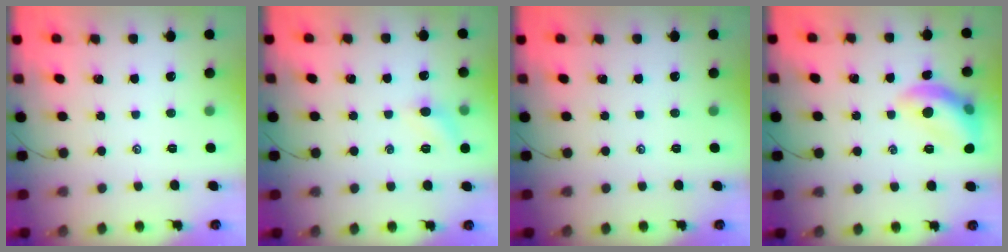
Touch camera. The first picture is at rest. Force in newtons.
{"total": 7.1, "press": 6.9, "slide": 1.4}
{"total": 0.0}
{"total": 12.6, "press": 12.6, "slide": 0.9}